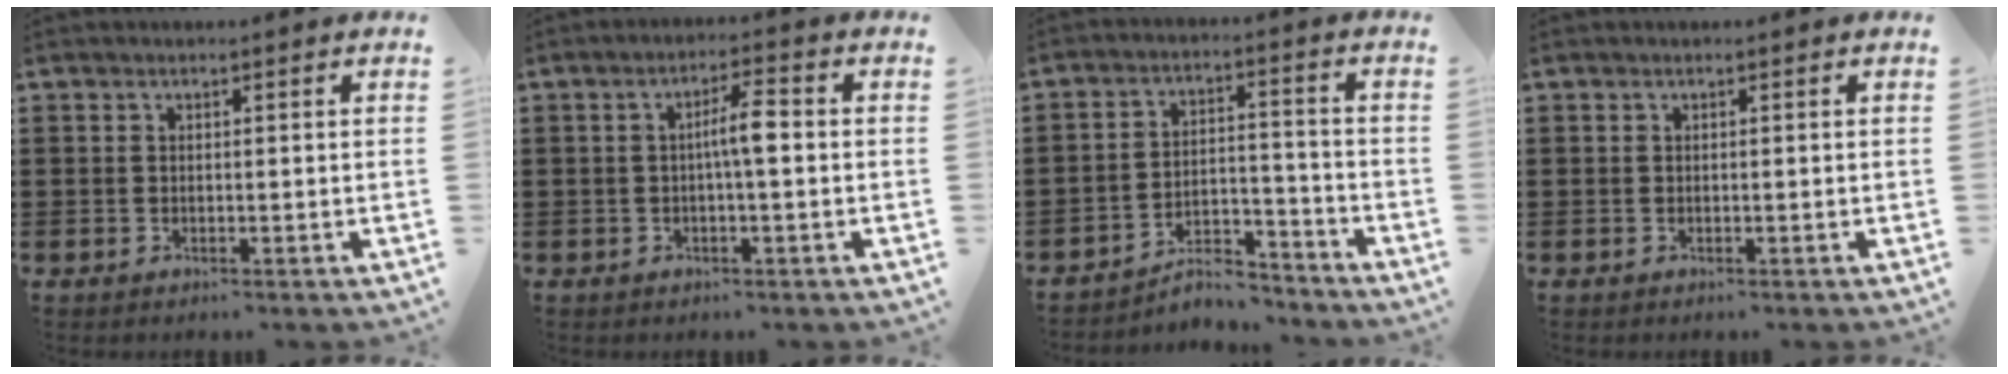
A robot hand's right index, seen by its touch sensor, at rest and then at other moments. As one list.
[{"total": 4.4, "force": [-0.2, 0.8, 4.4], "torque": [-0.080, 0.009, -0.007]}, {"total": 5.7, "force": [-5.2, 1.1, 1.9], "torque": [-0.038, 0.005, -0.103]}, {"total": 0.0}]